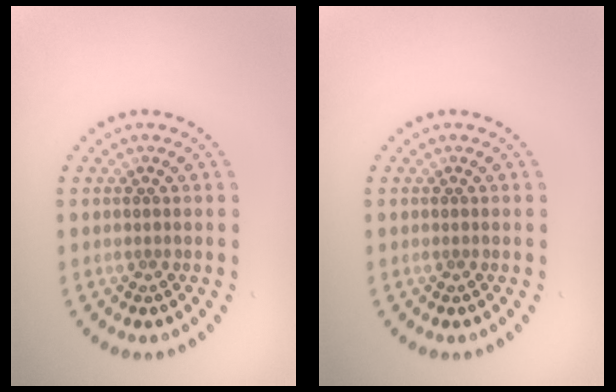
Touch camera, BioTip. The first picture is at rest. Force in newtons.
{"total": 0.0}